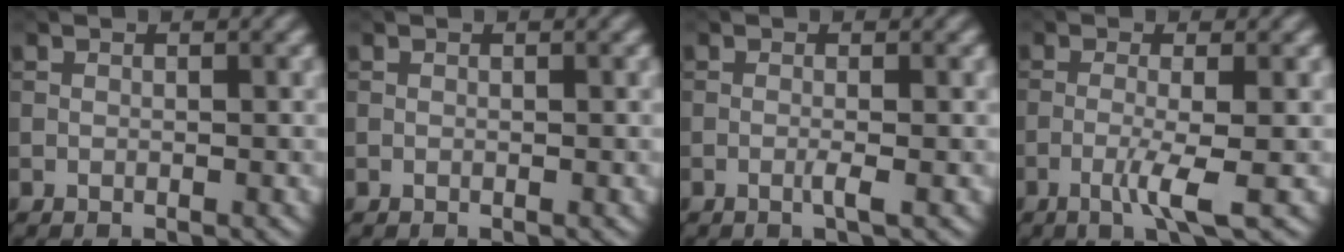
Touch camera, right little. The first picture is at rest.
{"total": 0.0}
{"total": 1.1, "force": [-0.3, 0.1, 1.1], "torque": [-0.022, -0.001, -0.010]}
{"total": 3.2, "force": [-1.2, 0.2, 3.0], "torque": [-0.056, 0.004, -0.032]}